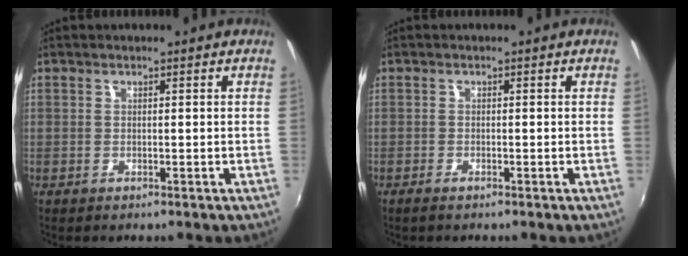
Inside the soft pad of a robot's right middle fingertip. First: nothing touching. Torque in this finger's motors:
{"motor_torque": [-0.14, 0.03, 0.05, -0.01]}